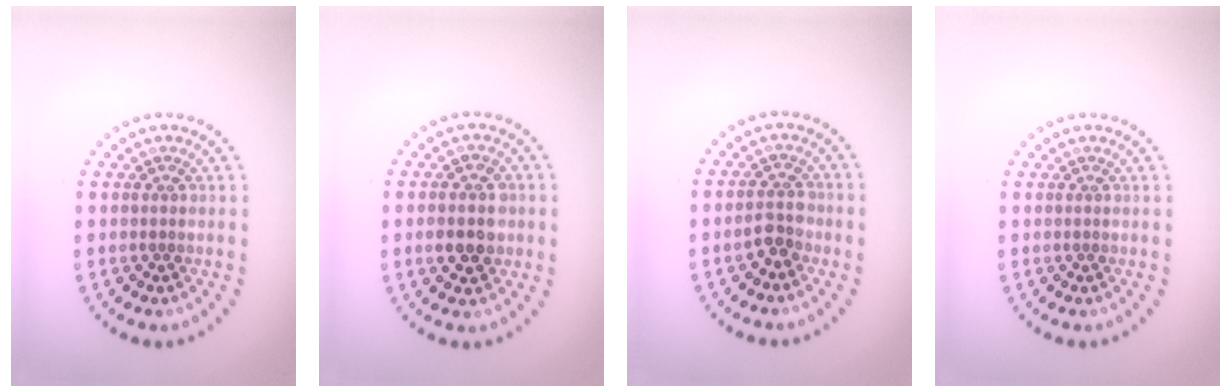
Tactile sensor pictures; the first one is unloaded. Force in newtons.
{"total": 3.1, "press": 3.1, "slide": 0.3}
{"total": 2.2, "press": 2.1, "slide": 0.7}
{"total": 0.0}